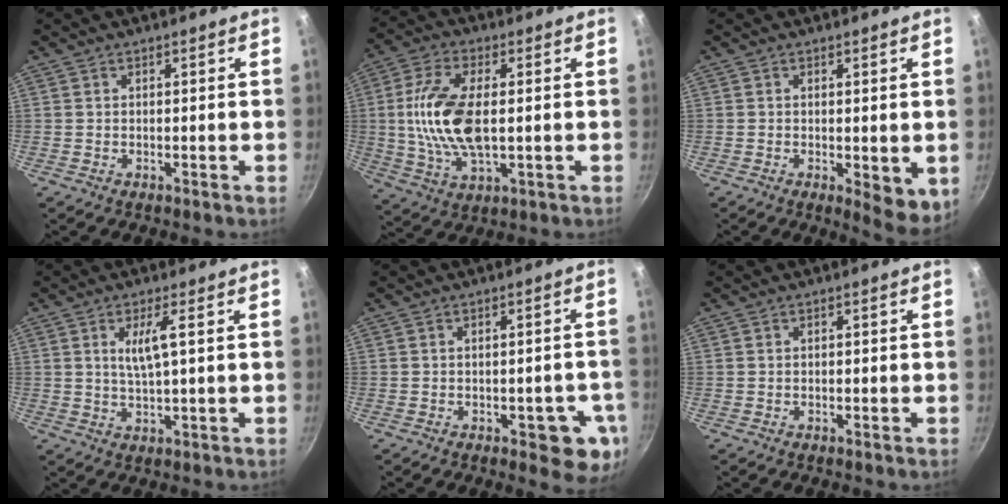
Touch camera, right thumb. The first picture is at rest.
{"total": 14.7, "force": [0.4, 6.9, 13.0], "torque": [-0.269, -0.003, 0.011]}
{"total": 6.0, "force": [-1.1, 2.0, 5.5], "torque": [-0.069, -0.017, -0.010]}
{"total": 4.8, "force": [1.3, 0.6, 4.6], "torque": [-0.099, -0.009, 0.025]}
{"total": 8.3, "force": [-3.3, 3.3, 6.8], "torque": [-0.055, 0.013, -0.035]}
{"total": 0.0}